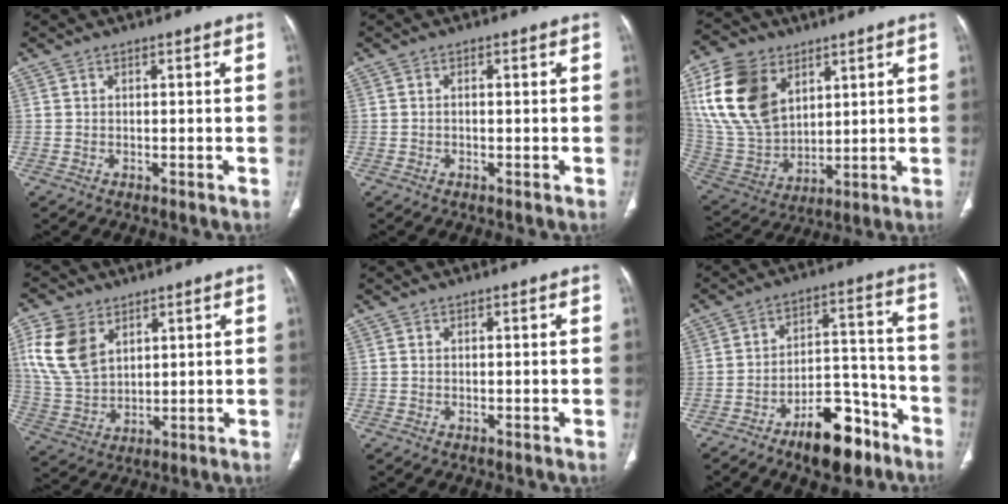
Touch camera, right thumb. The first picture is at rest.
{"total": 0.6, "force": [-0.1, 0.2, 0.5], "torque": [-0.014, 0.002, -0.002]}
{"total": 19.1, "force": [7.8, 12.7, 12.0], "torque": [-0.224, -0.021, 0.163]}
{"total": 12.1, "force": [5.1, 8.1, 7.4], "torque": [-0.144, -0.014, 0.110]}
{"total": 0.0}
{"total": 13.8, "force": [-9.2, 6.1, 8.2], "torque": [-0.097, 0.082, -0.145]}